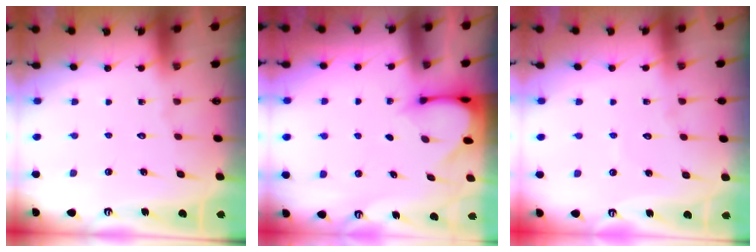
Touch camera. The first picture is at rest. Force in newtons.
{"total": 3.1, "press": 3.1, "slide": 0.3}
{"total": 2.7, "press": 2.7, "slide": 0.2}